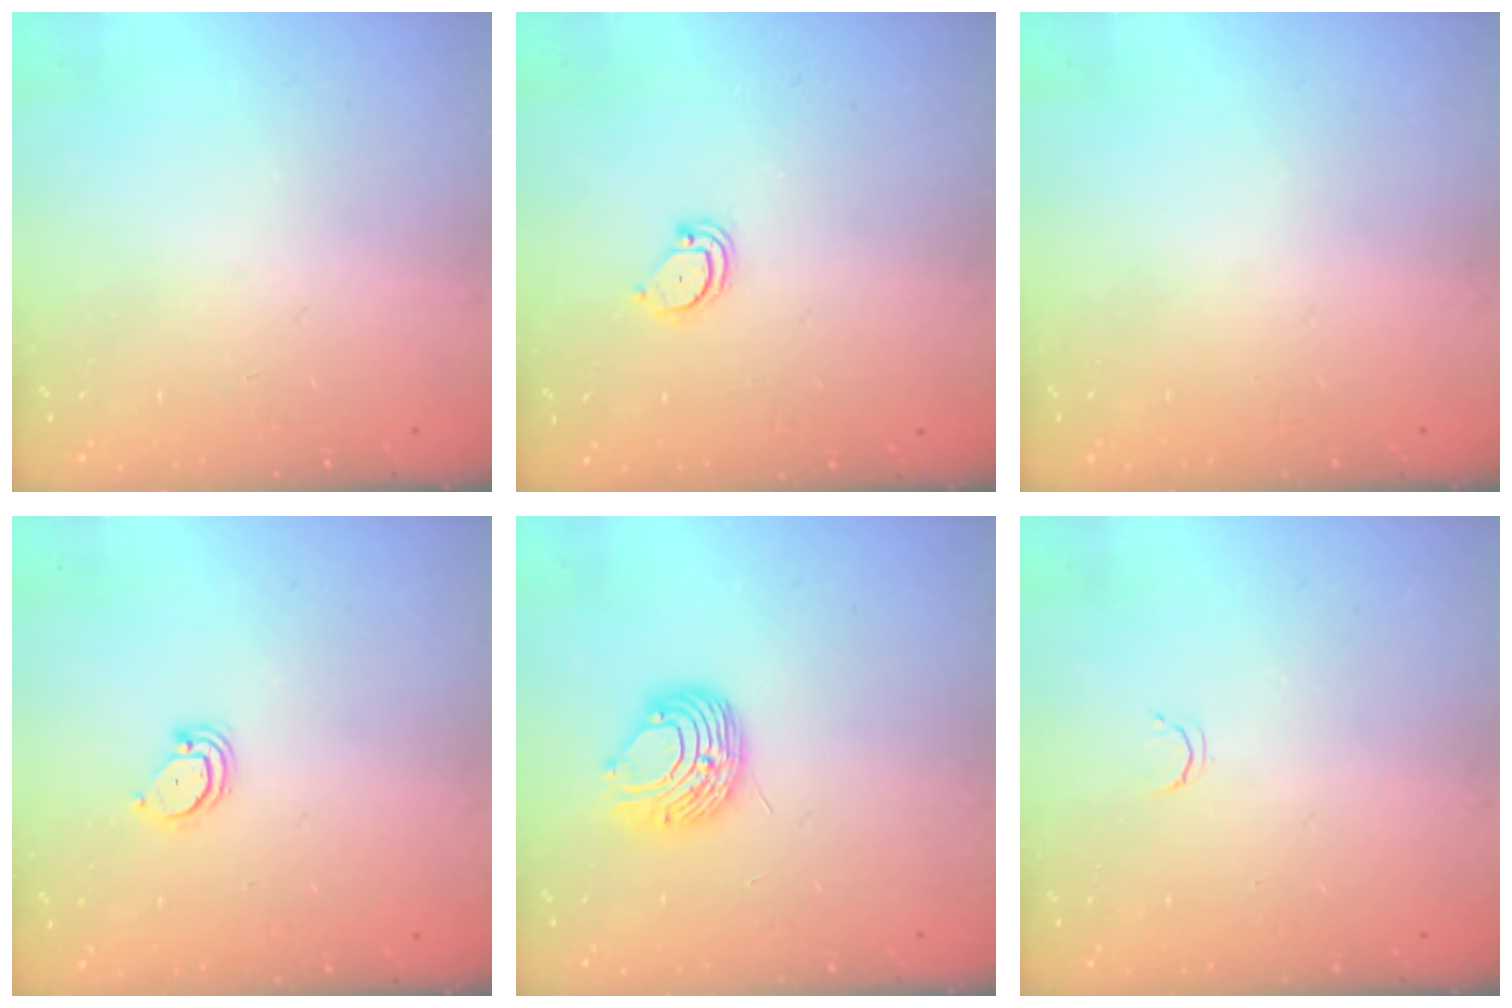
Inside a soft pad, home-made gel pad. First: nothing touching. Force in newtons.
{"total": 2.6, "press": 2.6, "slide": 0.2}
{"total": 0.0}
{"total": 3.0, "press": 3.0, "slide": 0.2}
{"total": 8.9, "press": 8.9, "slide": 0.7}
{"total": 2.1, "press": 2.1, "slide": 0.4}